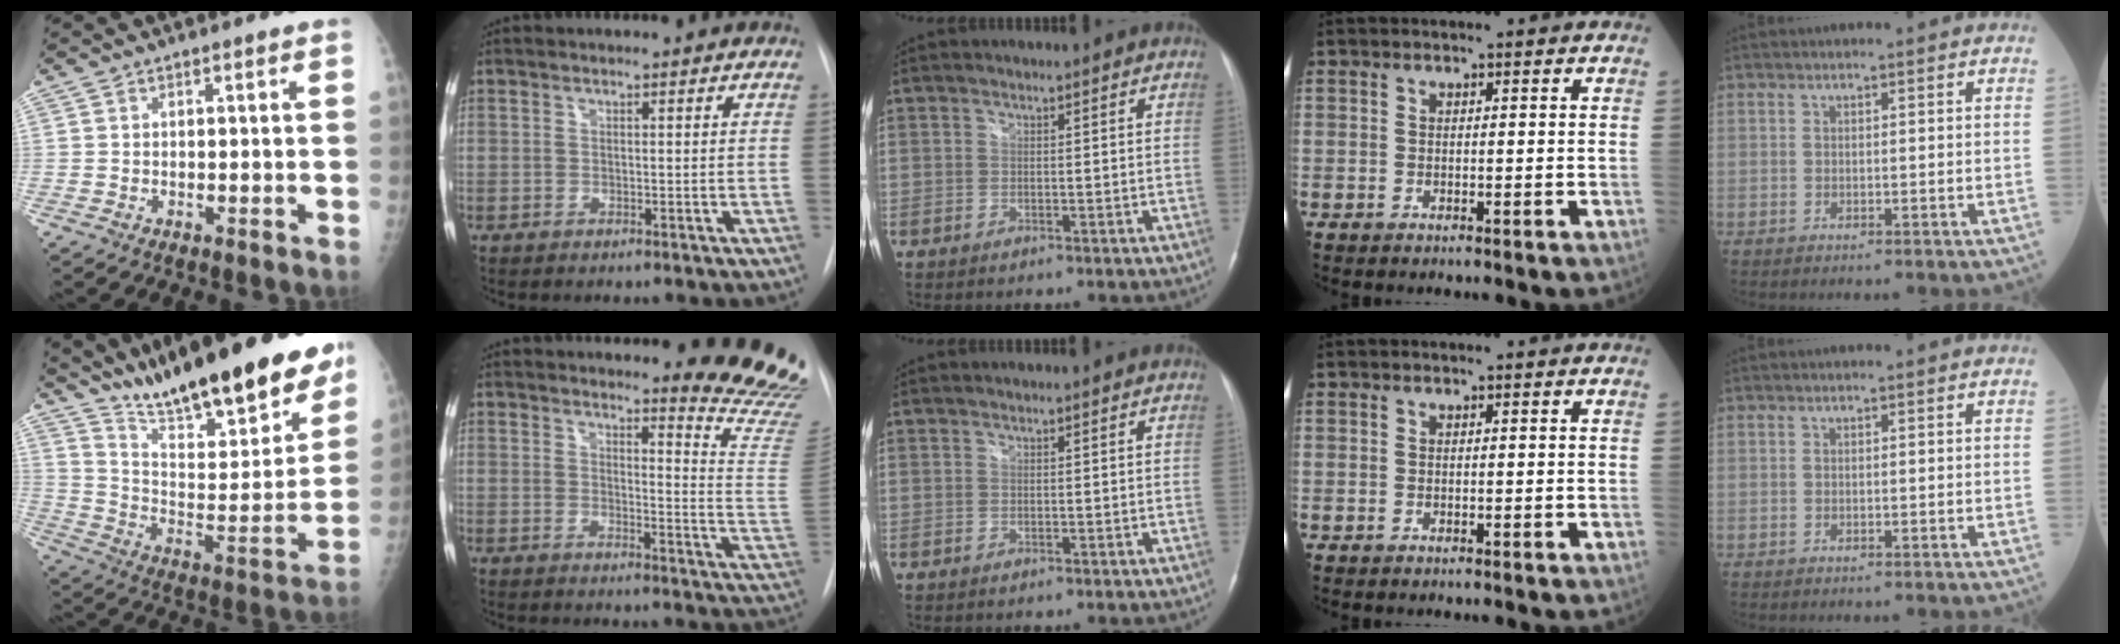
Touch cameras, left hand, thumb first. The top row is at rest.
{"thumb": {"total": 28.1, "force": [21.1, 7.2, 17.1], "torque": [-0.231, -0.086, 0.331]}, "index": {"total": 15.2, "force": [14.8, -0.3, 3.5], "torque": [-0.028, -0.159, 0.144]}}